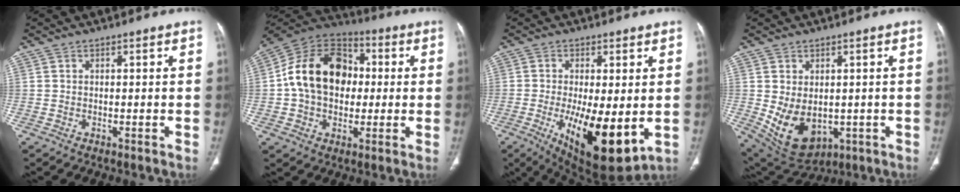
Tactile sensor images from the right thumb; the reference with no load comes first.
{"total": 18.5, "force": [1.0, 13.6, 12.5], "torque": [-0.185, 0.031, 0.009]}
{"total": 16.5, "force": [-3.1, 5.9, 15.1], "torque": [-0.246, -0.030, -0.029]}
{"total": 11.4, "force": [-1.2, 7.8, 8.2], "torque": [-0.127, -0.009, 0.012]}